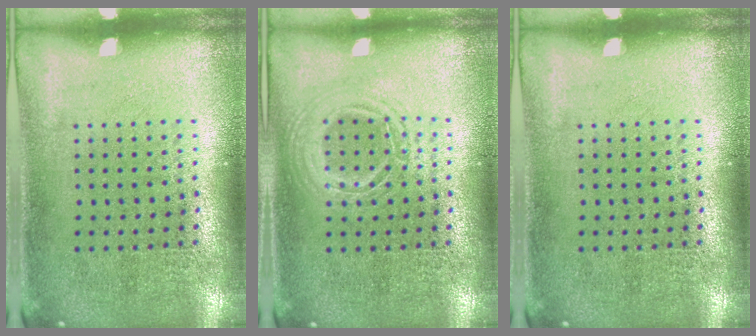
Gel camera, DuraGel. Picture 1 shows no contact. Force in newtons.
{"total": 1.2, "press": 1.2, "slide": 0.1}
{"total": 0.0}